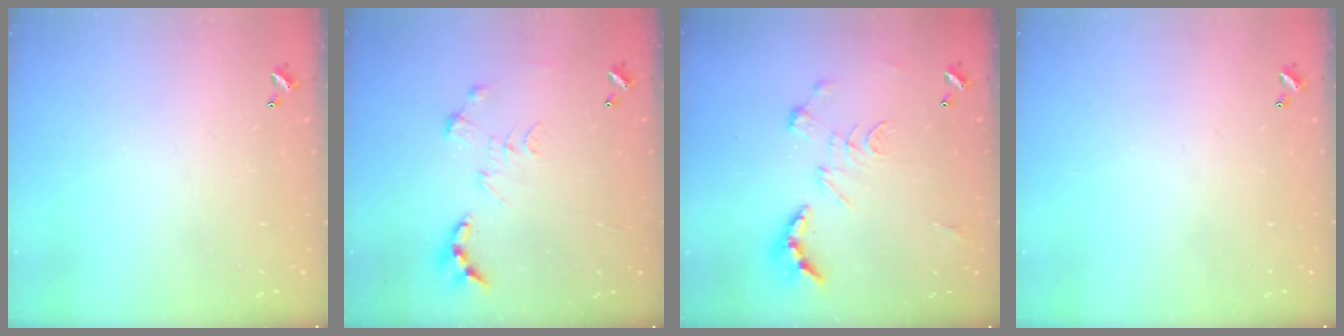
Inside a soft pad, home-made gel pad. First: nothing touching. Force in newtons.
{"total": 0.0}
{"total": 2.6, "press": 2.1, "slide": 1.5}
{"total": 0.0}